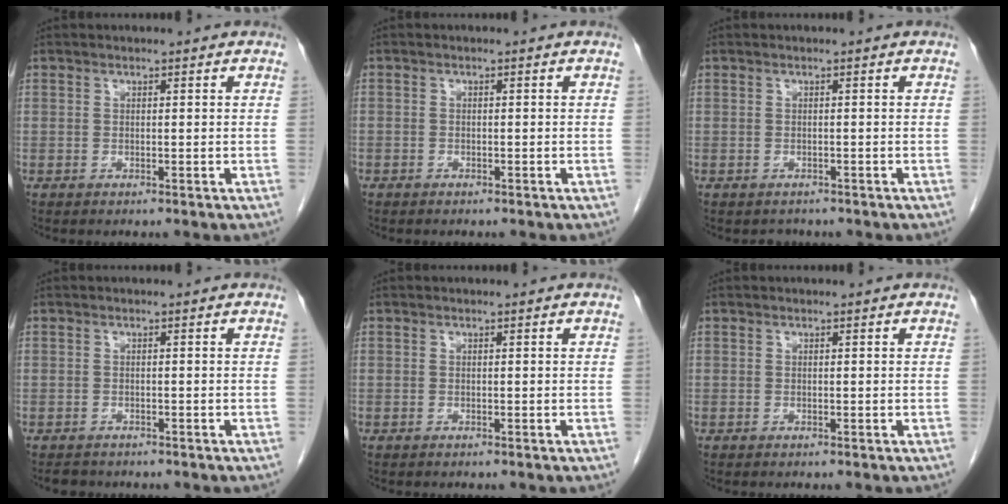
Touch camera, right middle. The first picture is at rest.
{"total": 0.8, "force": [-0.6, 0.5, 0.0], "torque": [-0.006, 0.002, -0.010]}
{"total": 1.5, "force": [-1.2, 0.8, 0.0], "torque": [-0.005, 0.000, -0.018]}
{"total": 1.9, "force": [-1.7, 1.0, 0.2], "torque": [-0.010, -0.001, -0.024]}
{"total": 0.0}
{"total": 0.0}